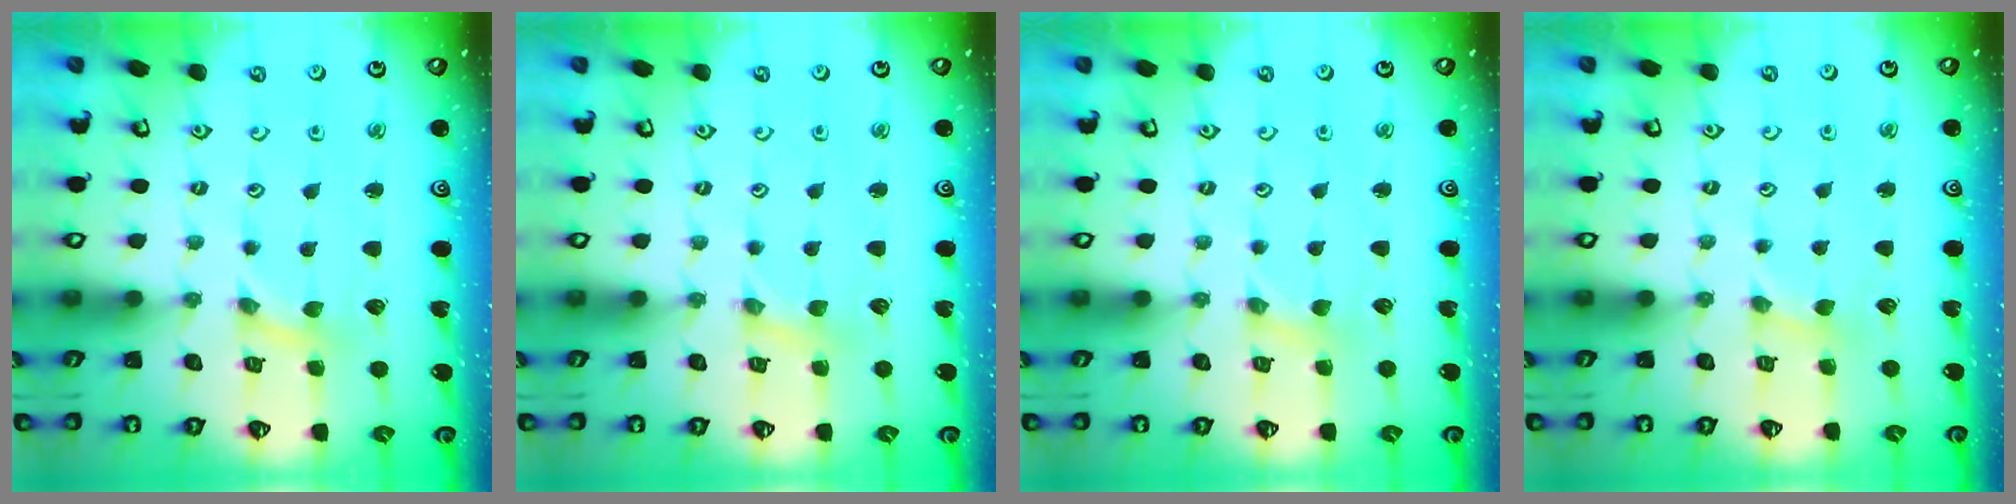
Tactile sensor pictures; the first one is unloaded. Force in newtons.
{"total": 2.1, "press": 2.1, "slide": 0.4}
{"total": 1.7, "press": 1.7, "slide": 0.3}
{"total": 1.6, "press": 1.6, "slide": 0.4}